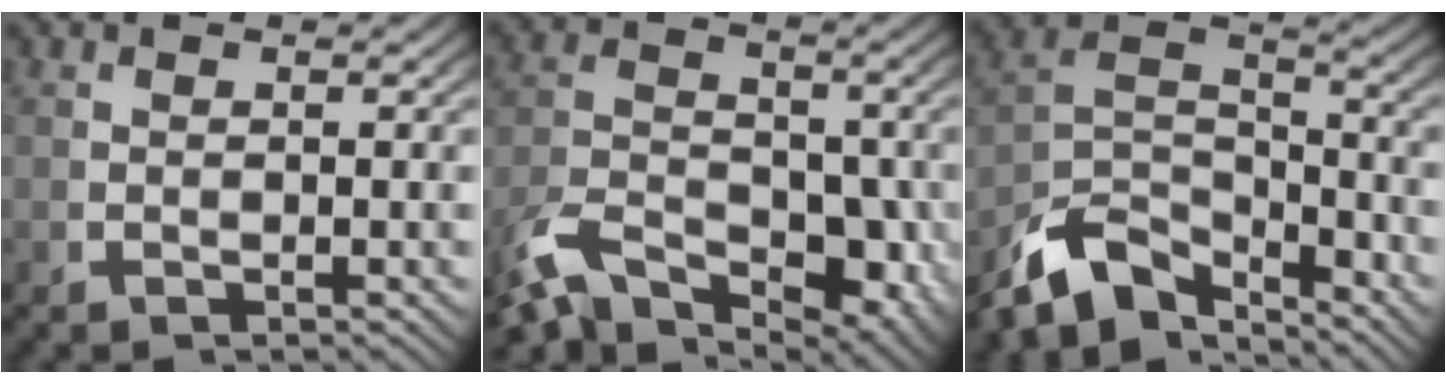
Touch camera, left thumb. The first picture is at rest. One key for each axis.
{"total": 9.0, "fx": -4.2, "fy": 5.5, "fz": 5.8, "tx": -0.095, "ty": -0.037, "tz": -0.064}
{"total": 9.8, "fx": -4.0, "fy": 6.3, "fz": 6.3, "tx": -0.141, "ty": -0.040, "tz": -0.056}